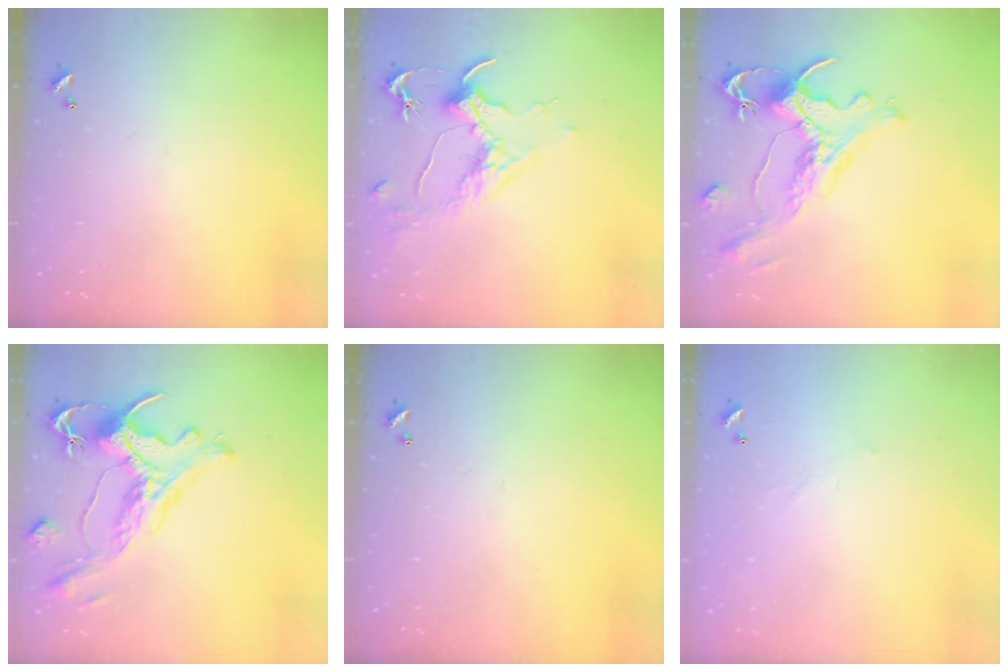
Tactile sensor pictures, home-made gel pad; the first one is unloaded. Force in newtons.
{"total": 1.6, "press": 1.4, "slide": 0.9}
{"total": 1.8, "press": 1.2, "slide": 1.3}
{"total": 1.6, "press": 1.0, "slide": 1.3}
{"total": 0.0}
{"total": 6.0, "press": 6.0, "slide": 0.9}